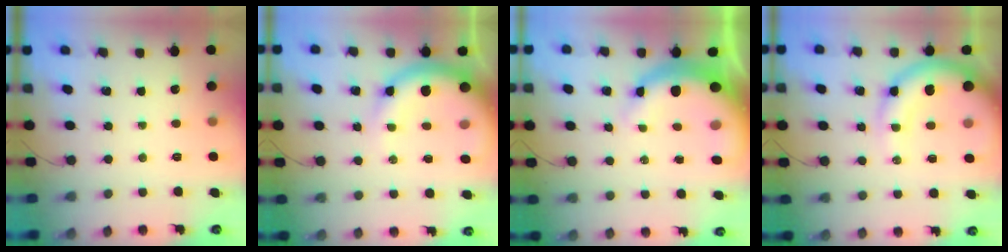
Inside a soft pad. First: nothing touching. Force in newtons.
{"total": 14.5, "press": 14.2, "slide": 3.0}
{"total": 13.9, "press": 13.7, "slide": 2.7}
{"total": 13.6, "press": 13.3, "slide": 2.9}